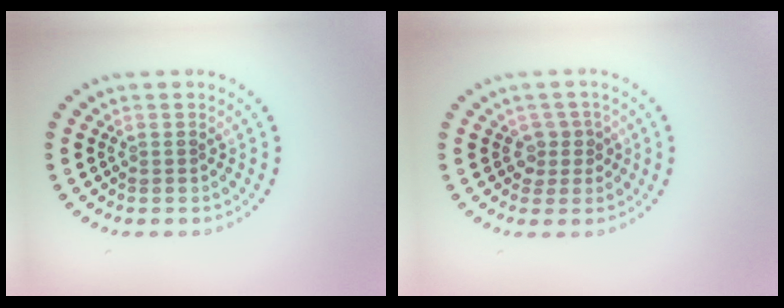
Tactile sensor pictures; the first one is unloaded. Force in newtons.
{"total": 1.9, "press": 1.4, "slide": 1.3}